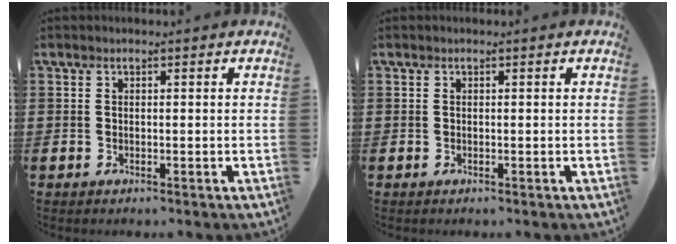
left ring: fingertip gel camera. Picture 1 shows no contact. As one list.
[{"total": 0.0}]